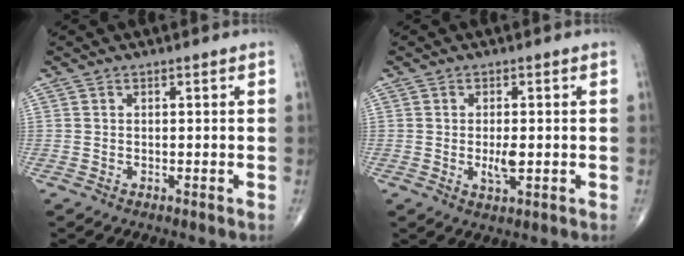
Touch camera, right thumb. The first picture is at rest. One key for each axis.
{"total": 5.2, "fx": -0.5, "fy": 2.3, "fz": 4.7, "tx": -0.076, "ty": -0.010, "tz": -0.006}